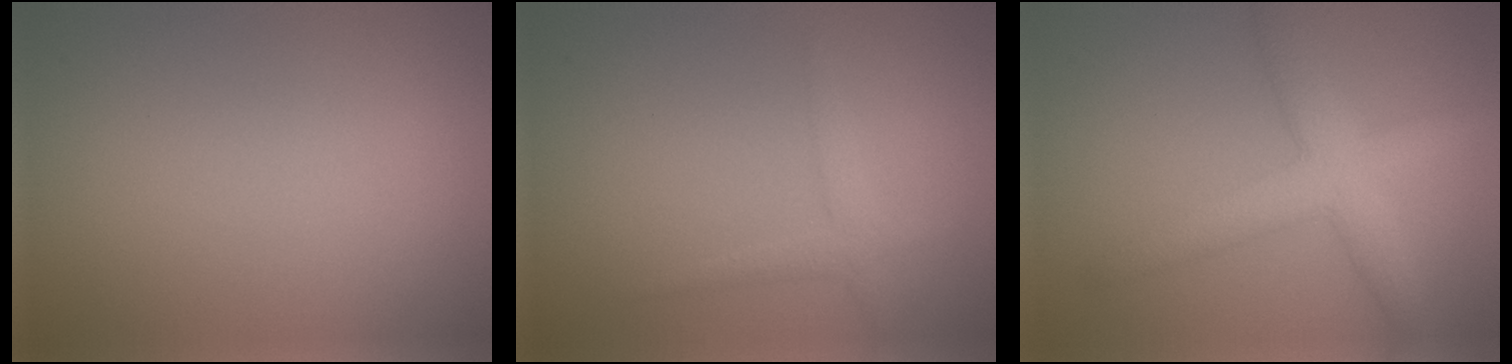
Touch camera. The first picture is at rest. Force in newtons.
{"total": 1.6, "press": 1.6, "slide": 0.1}
{"total": 4.6, "press": 4.6, "slide": 0.1}